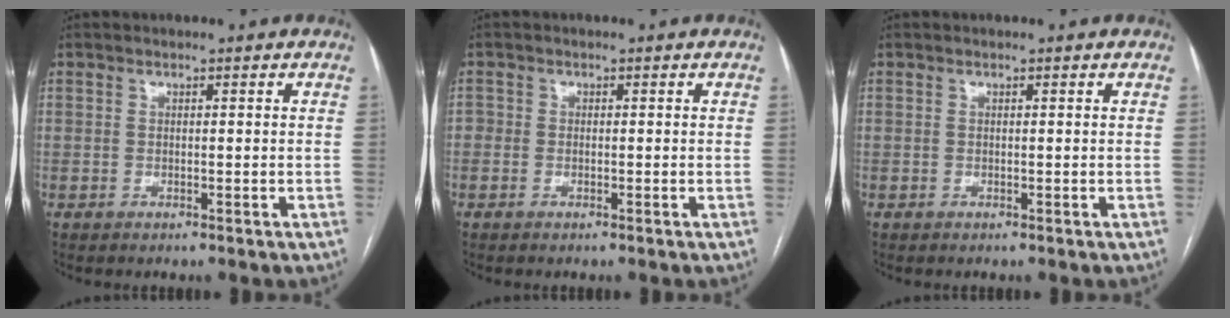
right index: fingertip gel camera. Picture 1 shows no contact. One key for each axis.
{"total": 1.2, "fx": -0.2, "fy": 1.0, "fz": 0.5, "tx": -0.007, "ty": 0.005, "tz": -0.005}
{"total": 0.0}